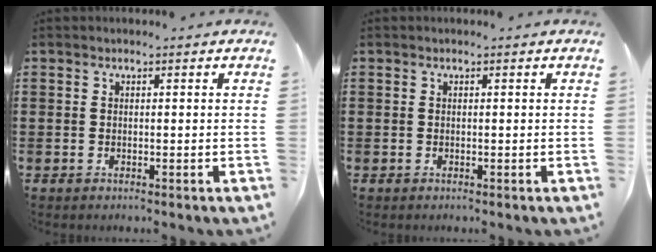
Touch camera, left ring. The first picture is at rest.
{"total": 0.0}